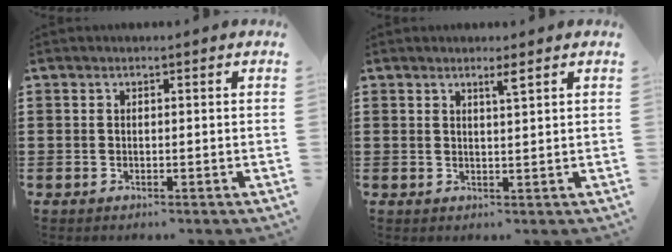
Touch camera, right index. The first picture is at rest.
{"total": 1.7, "force": [1.3, -0.1, 1.1], "torque": [-0.015, -0.005, 0.020]}